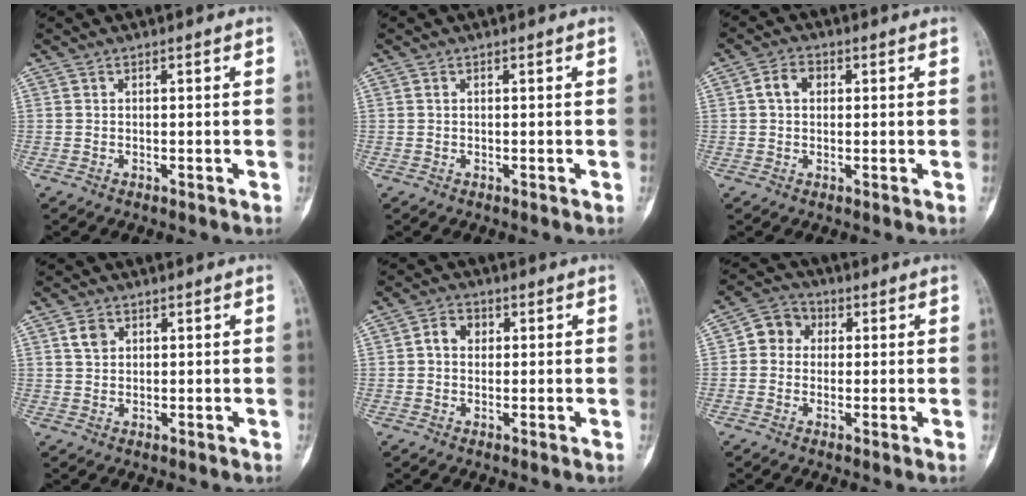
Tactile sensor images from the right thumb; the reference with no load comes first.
{"total": 0.0}
{"total": 3.8, "force": [0.7, 2.8, 2.5], "torque": [-0.041, 0.012, 0.009]}
{"total": 2.6, "force": [1.1, 1.9, 1.3], "torque": [-0.018, 0.000, 0.023]}
{"total": 3.7, "force": [0.5, 3.0, 2.0], "torque": [-0.021, 0.011, 0.003]}
{"total": 5.9, "force": [0.7, 5.2, 2.6], "torque": [-0.019, 0.014, -0.001]}